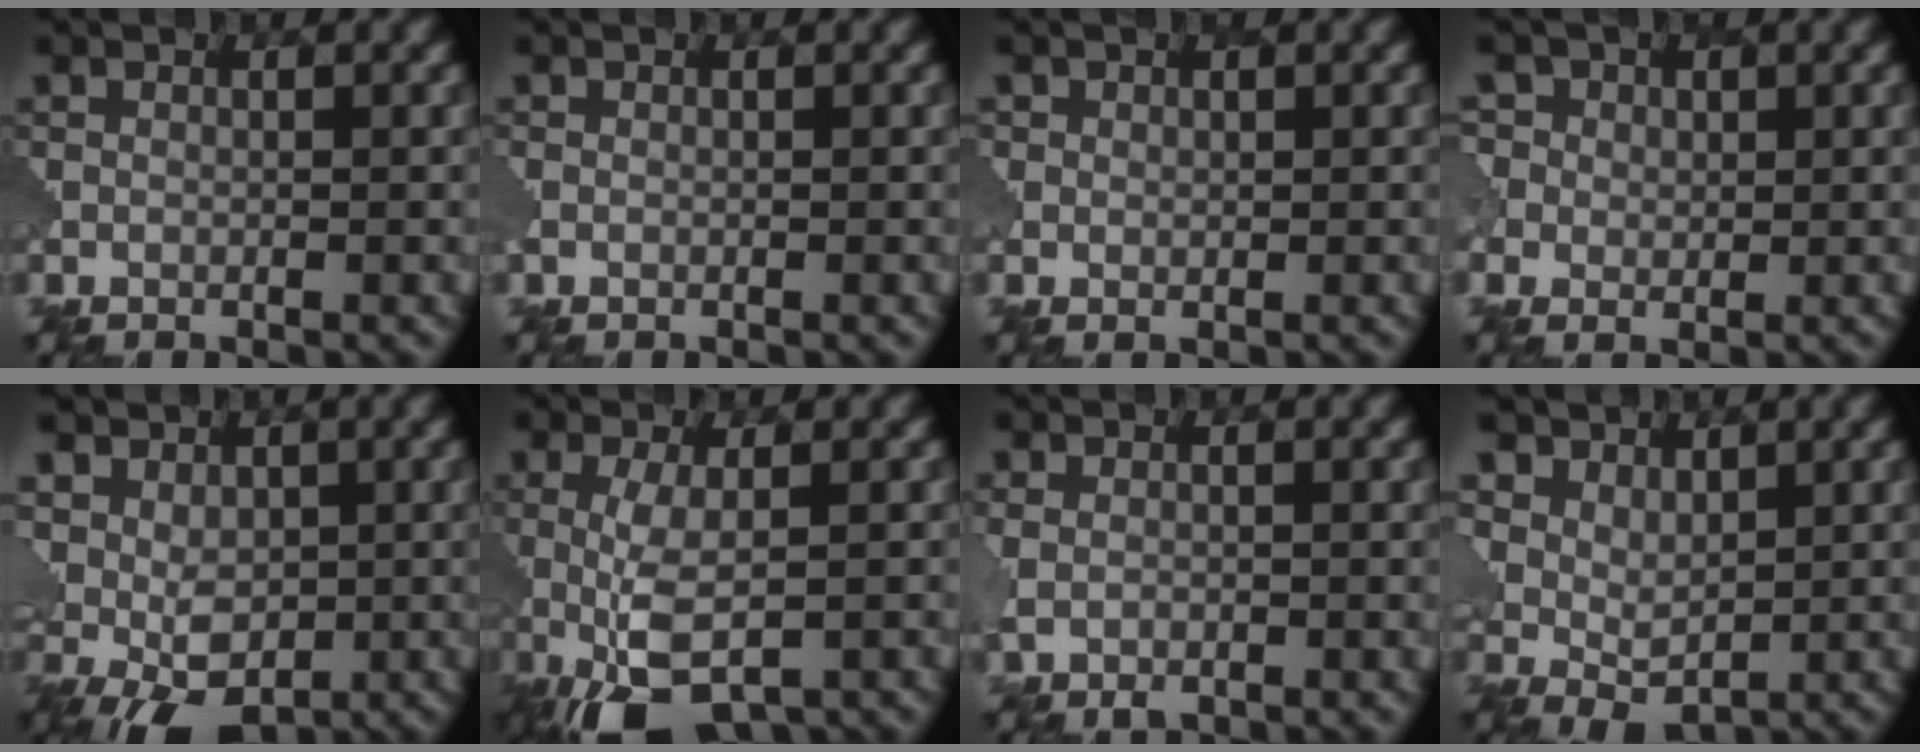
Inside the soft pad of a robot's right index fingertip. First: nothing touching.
{"total": 0.5, "force": [-0.2, 0.3, 0.4], "torque": [-0.013, -0.004, -0.003]}
{"total": 1.0, "force": [0.4, 0.9, 0.3], "torque": [0.000, 0.000, 0.006]}
{"total": 5.1, "force": [1.8, 4.2, 2.3], "torque": [-0.055, 0.022, 0.013]}
{"total": 6.4, "force": [-0.5, 4.9, 4.1], "torque": [-0.060, 0.002, -0.013]}
{"total": 6.6, "force": [-2.5, 2.3, 5.6], "torque": [-0.124, -0.015, -0.044]}
{"total": 1.8, "force": [-0.6, 1.3, 1.2], "torque": [-0.027, -0.009, -0.010]}
{"total": 4.2, "force": [2.5, 2.7, 2.0], "torque": [-0.041, -0.004, 0.048]}